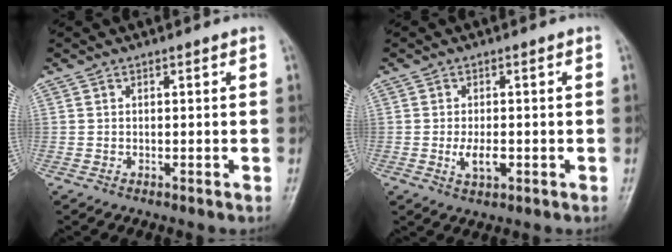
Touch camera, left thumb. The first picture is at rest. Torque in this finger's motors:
{"motor_torque": [-0.19, 0.56, 0.44, 0.09, 0.08]}